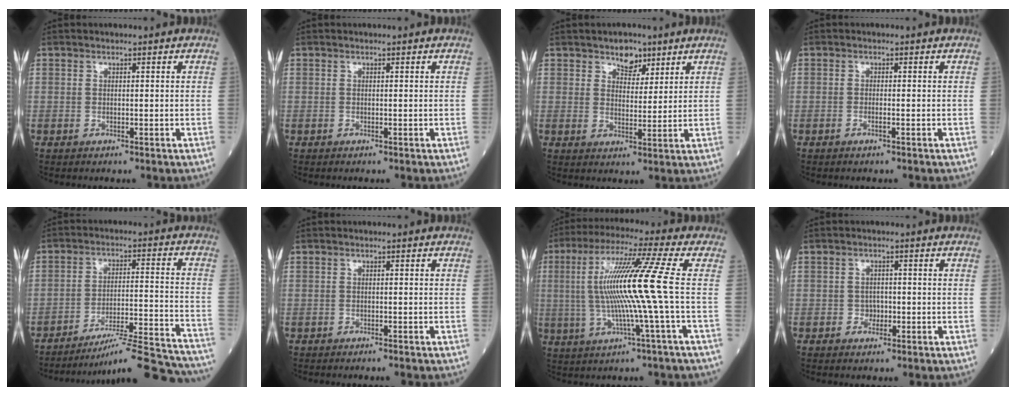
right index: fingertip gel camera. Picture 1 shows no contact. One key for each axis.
{"total": 0.0}
{"total": 4.3, "fx": 3.0, "fy": 2.4, "fz": 2.0, "tx": -0.024, "ty": 0.002, "tz": 0.049}
{"total": 0.9, "fx": -0.5, "fy": -0.1, "fz": 0.8, "tx": -0.016, "ty": 0.000, "tz": -0.010}
{"total": 20.1, "fx": -19.1, "fy": -1.2, "fz": 6.0, "tx": -0.054, "ty": 0.004, "tz": -0.266}
{"total": 1.5, "fx": -1.4, "fy": 0.0, "fz": 0.5, "tx": -0.010, "ty": -0.002, "tz": -0.017}
{"total": 13.2, "fx": 0.1, "fy": -2.1, "fz": 13.0, "tx": -0.257, "ty": 0.008, "tz": -0.002}
{"total": 1.6, "fx": -0.7, "fy": 1.2, "fz": 0.8, "tx": -0.005, "ty": 0.006, "tz": -0.009}